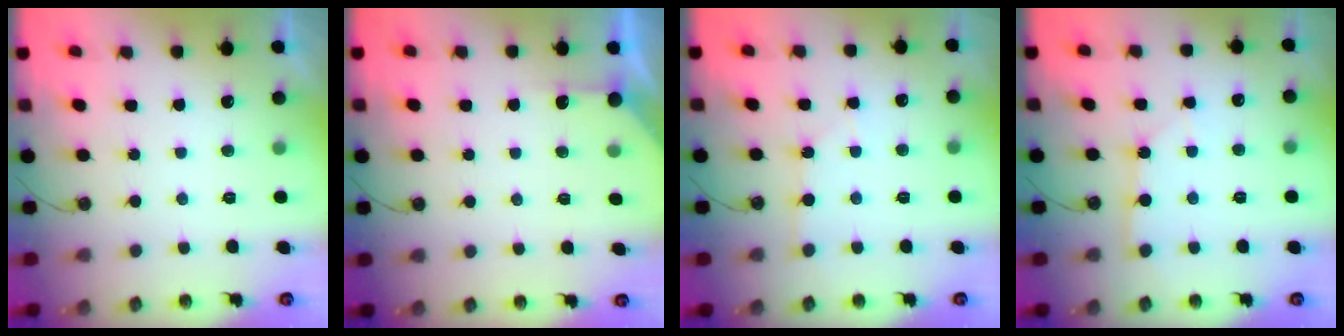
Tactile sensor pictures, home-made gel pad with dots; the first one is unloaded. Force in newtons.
{"total": 2.3, "press": 2.3, "slide": 0.2}
{"total": 2.3, "press": 2.3, "slide": 0.4}
{"total": 2.5, "press": 2.5, "slide": 0.3}